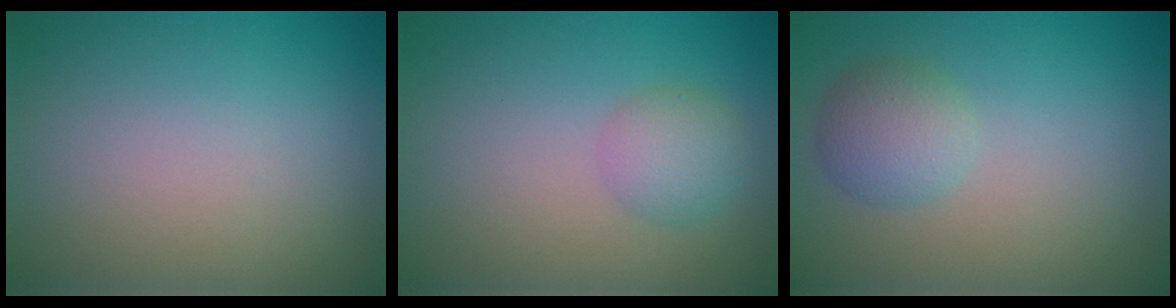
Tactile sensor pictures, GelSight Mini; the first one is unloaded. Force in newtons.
{"total": 2.4, "press": 2.4, "slide": 0.0}
{"total": 2.9, "press": 2.9, "slide": 0.1}